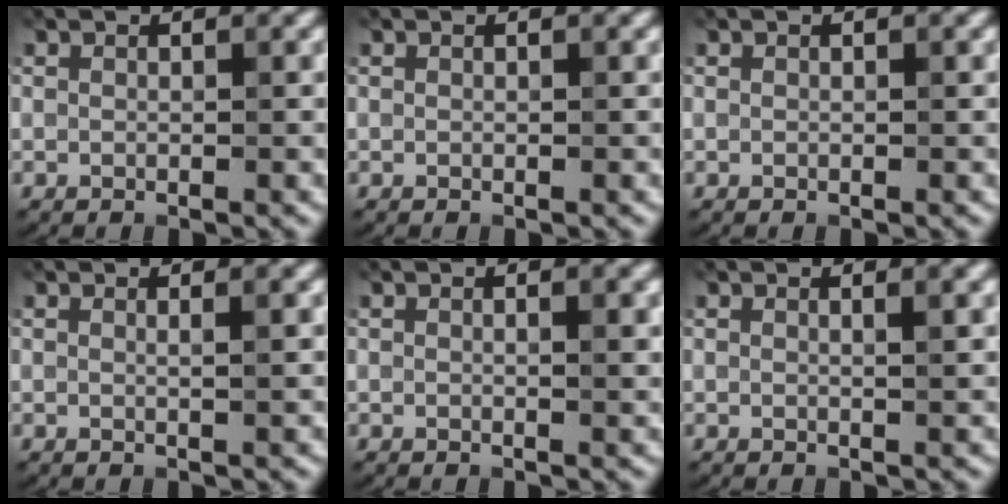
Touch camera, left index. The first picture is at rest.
{"total": 0.0}
{"total": 0.0}
{"total": 0.8, "force": [0.3, -0.1, 0.7], "torque": [-0.013, 0.004, 0.005]}
{"total": 1.3, "force": [0.5, 0.2, 1.2], "torque": [-0.021, 0.002, 0.008]}
{"total": 1.0, "force": [0.5, -0.1, 0.9], "torque": [-0.018, 0.003, 0.009]}